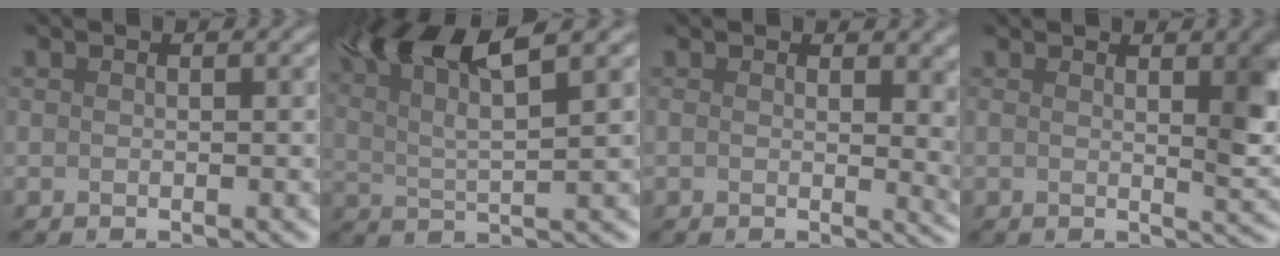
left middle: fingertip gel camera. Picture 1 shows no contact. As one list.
[{"total": 7.5, "force": [4.7, 1.0, 5.7], "torque": [-0.128, 0.020, 0.104]}, {"total": 6.2, "force": [1.3, 2.5, 5.5], "torque": [-0.049, 0.026, 0.015]}, {"total": 4.9, "force": [1.2, 0.9, 4.6], "torque": [-0.037, 0.013, 0.023]}]